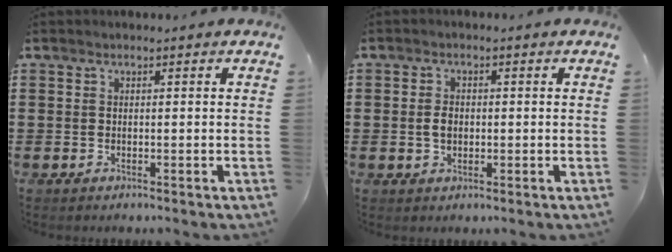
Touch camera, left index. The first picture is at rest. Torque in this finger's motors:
{"motor_torque": [0.48, 0.49, 0.23, 0.03]}